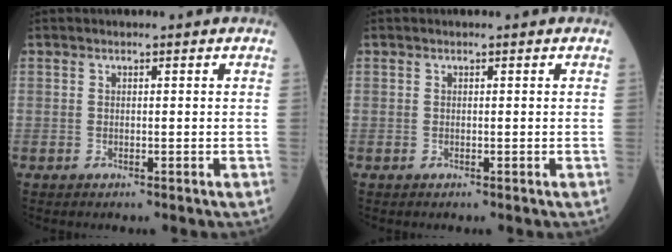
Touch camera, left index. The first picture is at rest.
{"total": 0.0}